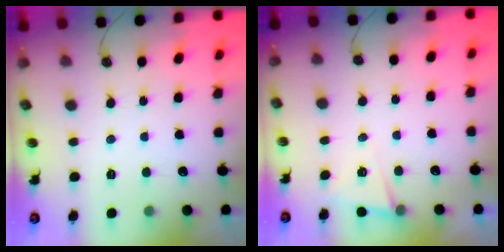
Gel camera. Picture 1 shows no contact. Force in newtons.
{"total": 3.0, "press": 2.7, "slide": 1.2}